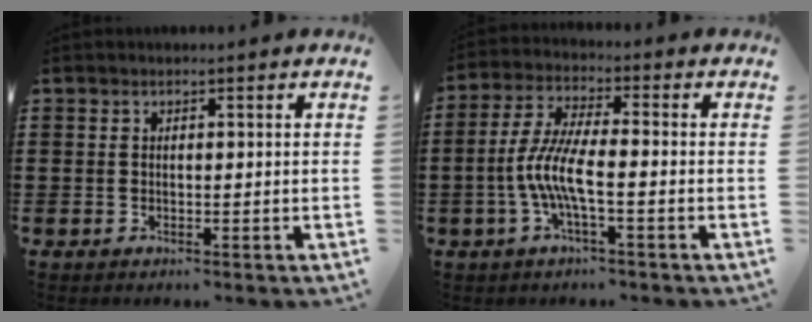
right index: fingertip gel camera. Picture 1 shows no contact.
{"total": 7.3, "force": [-2.4, 1.6, 6.7], "torque": [-0.163, -0.015, -0.055]}